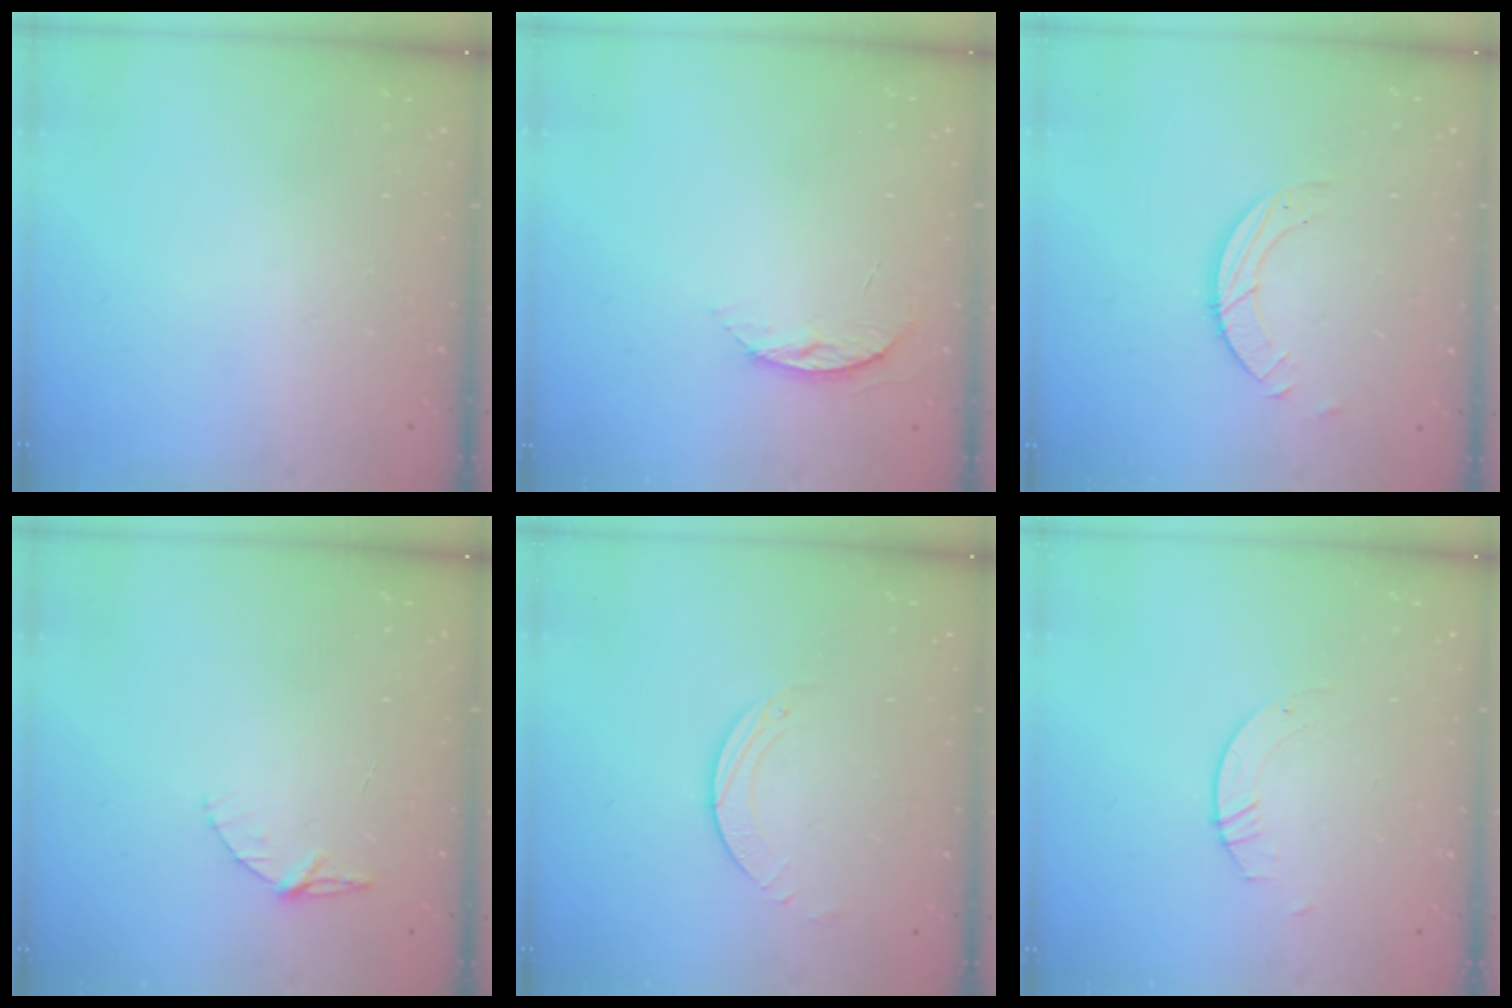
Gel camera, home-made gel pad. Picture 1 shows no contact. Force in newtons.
{"total": 5.8, "press": 5.8, "slide": 0.6}
{"total": 3.9, "press": 3.9, "slide": 0.4}
{"total": 5.2, "press": 5.1, "slide": 0.5}
{"total": 2.0, "press": 2.0, "slide": 0.2}
{"total": 2.1, "press": 2.1, "slide": 0.1}